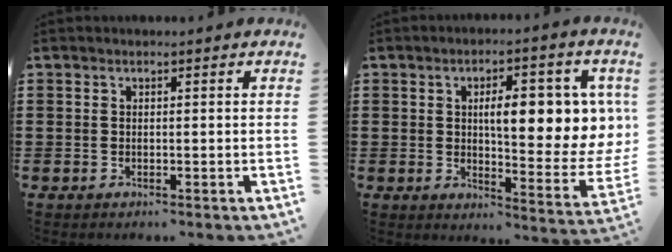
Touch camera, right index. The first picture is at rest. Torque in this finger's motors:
{"motor_torque": [2.14, 0.00, 1.05, 0.21]}